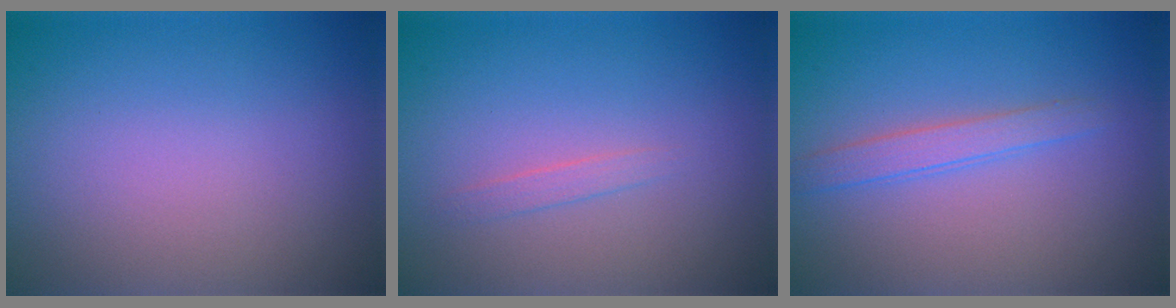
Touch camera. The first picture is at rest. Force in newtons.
{"total": 0.9, "press": 0.9, "slide": 0.0}
{"total": 1.9, "press": 1.9, "slide": 0.1}